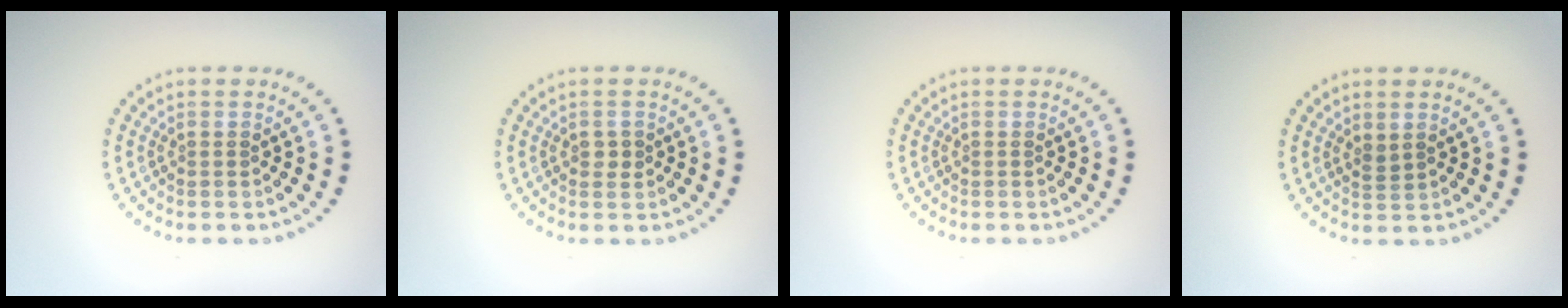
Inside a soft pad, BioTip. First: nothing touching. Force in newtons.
{"total": 1.0, "press": 1.0, "slide": 0.1}
{"total": 0.0}
{"total": 0.9, "press": 0.7, "slide": 0.5}